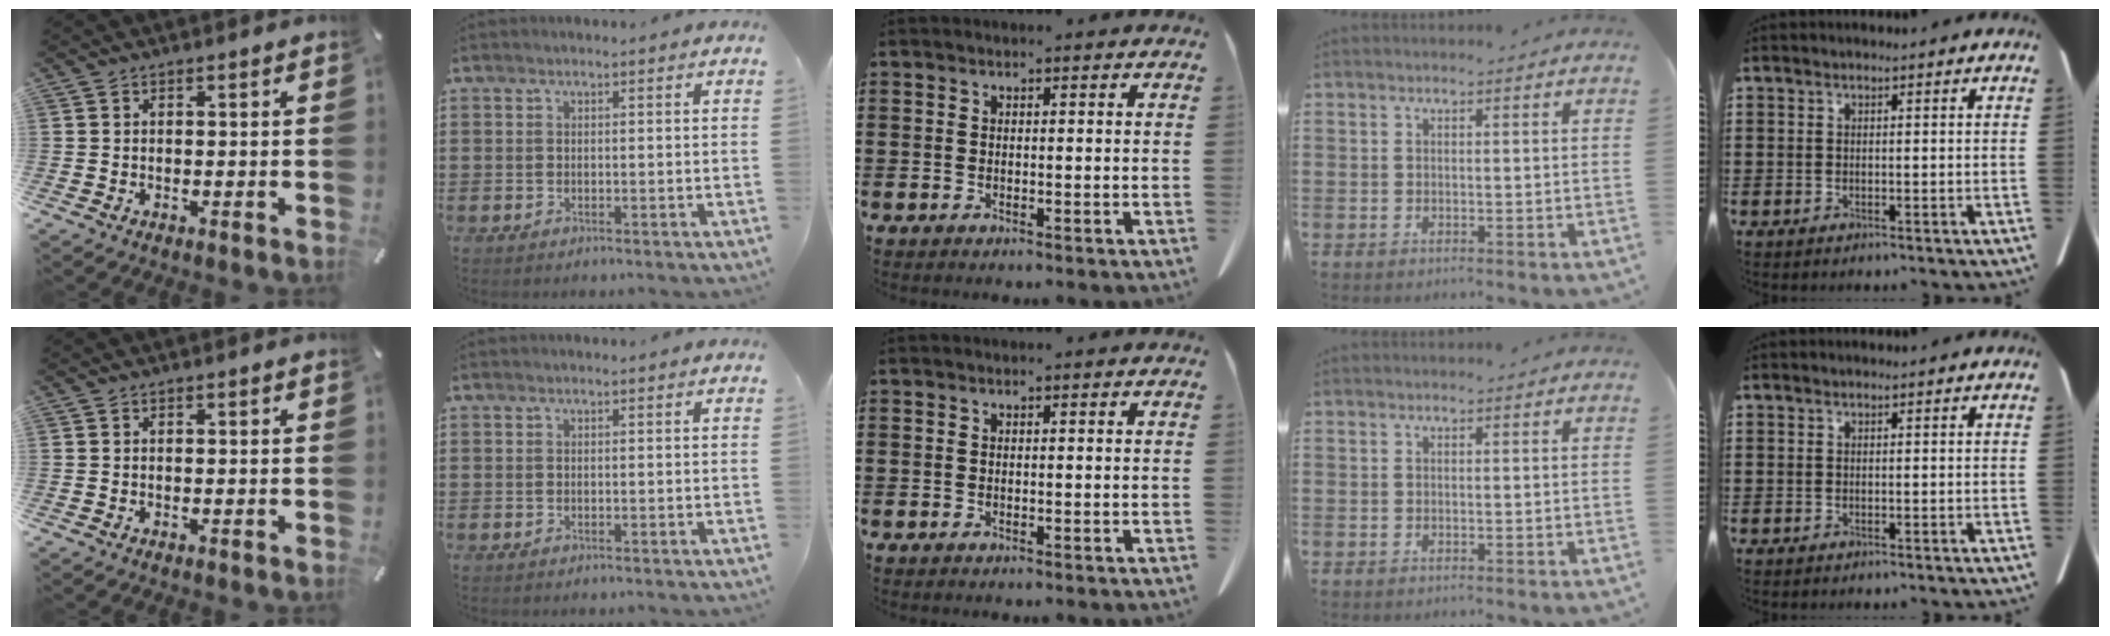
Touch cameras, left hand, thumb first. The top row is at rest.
{}